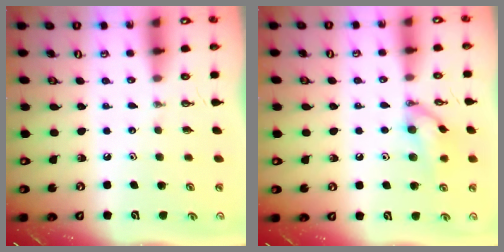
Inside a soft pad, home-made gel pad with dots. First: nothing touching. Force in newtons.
{"total": 11.6, "press": 11.4, "slide": 1.7}